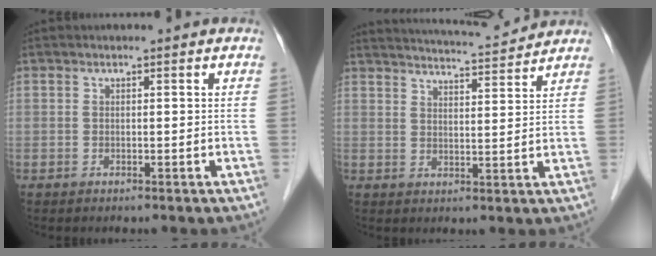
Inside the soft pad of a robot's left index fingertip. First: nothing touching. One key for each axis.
{"total": 10.9, "fx": 10.5, "fy": 0.1, "fz": 2.9, "tx": -0.051, "ty": 0.009, "tz": 0.148}